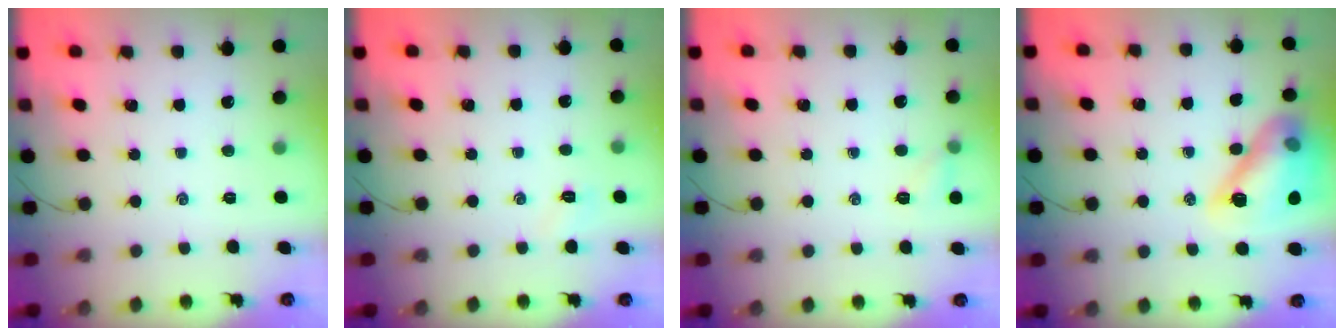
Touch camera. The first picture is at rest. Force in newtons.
{"total": 2.7, "press": 2.6, "slide": 0.7}
{"total": 5.1, "press": 5.0, "slide": 1.2}
{"total": 15.8, "press": 15.7, "slide": 1.7}